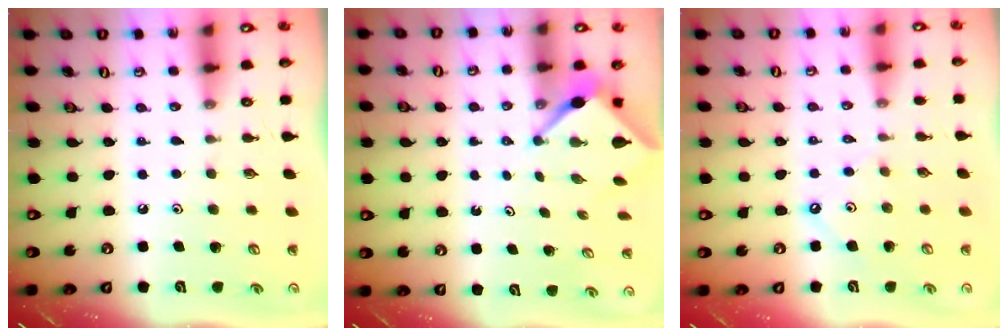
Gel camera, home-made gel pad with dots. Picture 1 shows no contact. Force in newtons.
{"total": 3.2, "press": 3.2, "slide": 0.2}
{"total": 2.0, "press": 2.0, "slide": 0.2}